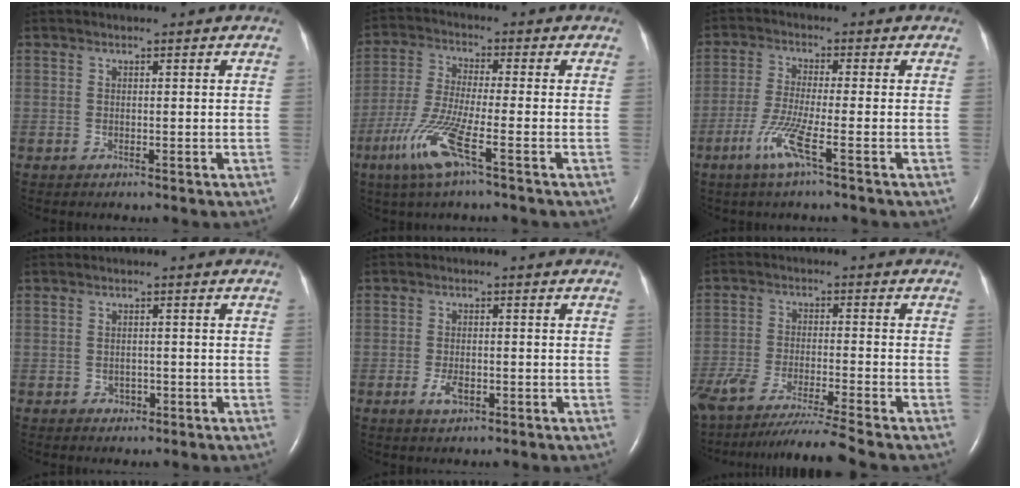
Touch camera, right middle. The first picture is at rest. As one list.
[{"total": 9.2, "force": [-4.4, 0.1, 8.0], "torque": [-0.175, -0.020, -0.092]}, {"total": 6.0, "force": [-3.0, -0.5, 5.2], "torque": [-0.114, -0.015, -0.064]}, {"total": 1.4, "force": [-0.7, 1.1, 0.4], "torque": [-0.006, 0.004, -0.008]}, {"total": 2.8, "force": [-1.3, 1.3, 2.2], "torque": [-0.049, 0.000, -0.021]}, {"total": 13.3, "force": [-11.7, -1.9, 6.0], "torque": [-0.092, -0.038, -0.196]}]